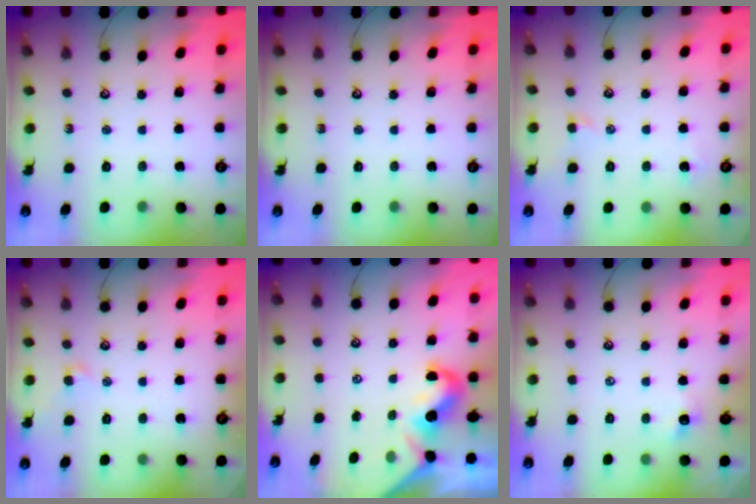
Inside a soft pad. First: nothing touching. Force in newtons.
{"total": 0.0}
{"total": 0.6, "press": 0.4, "slide": 0.5}
{"total": 0.0}
{"total": 2.0, "press": 2.0, "slide": 0.6}
{"total": 1.2, "press": 1.1, "slide": 0.5}